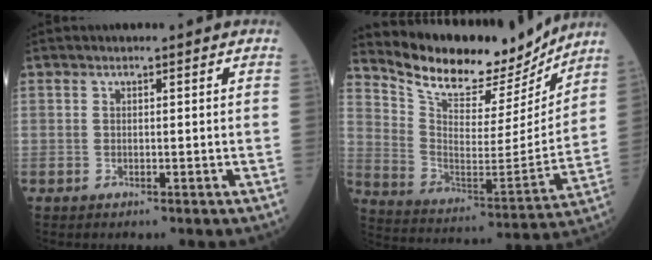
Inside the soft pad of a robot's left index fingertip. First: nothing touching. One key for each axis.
{"total": 18.0, "fx": 16.7, "fy": 4.5, "fz": 4.8, "tx": -0.099, "ty": -0.033, "tz": 0.264}